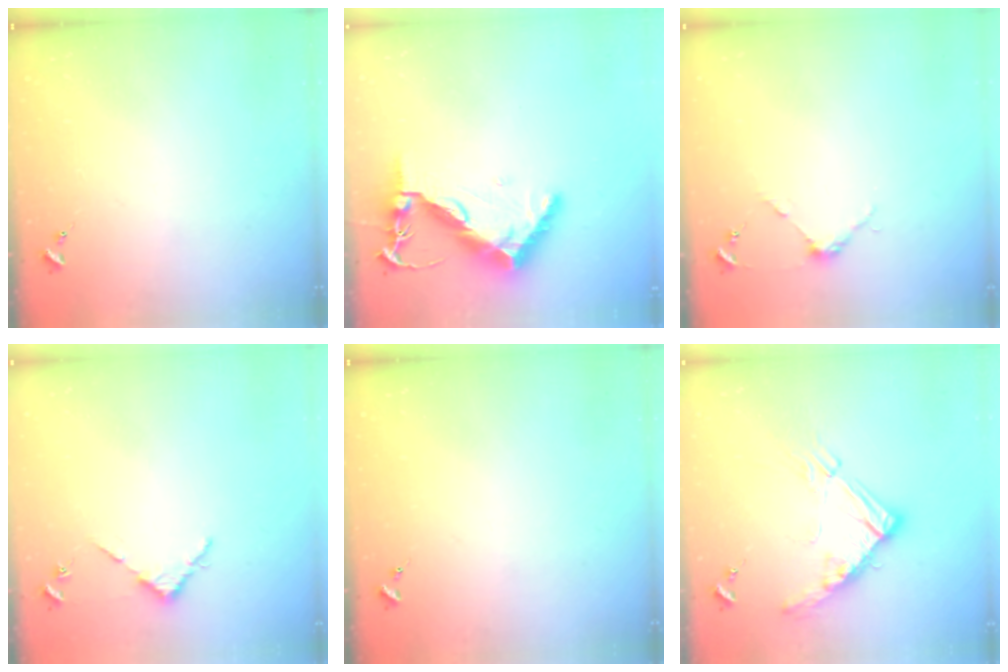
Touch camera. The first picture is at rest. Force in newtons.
{"total": 12.4, "press": 12.3, "slide": 1.4}
{"total": 3.7, "press": 3.7, "slide": 0.3}
{"total": 2.7, "press": 2.7, "slide": 0.3}
{"total": 0.0}
{"total": 14.3, "press": 14.2, "slide": 1.4}